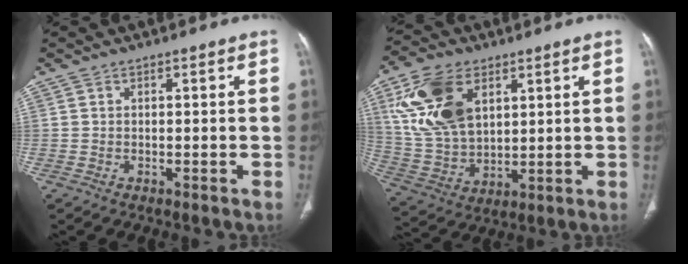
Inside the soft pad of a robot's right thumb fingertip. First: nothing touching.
{"total": 17.0, "force": [6.4, 10.4, 11.8], "torque": [-0.217, -0.017, 0.135]}